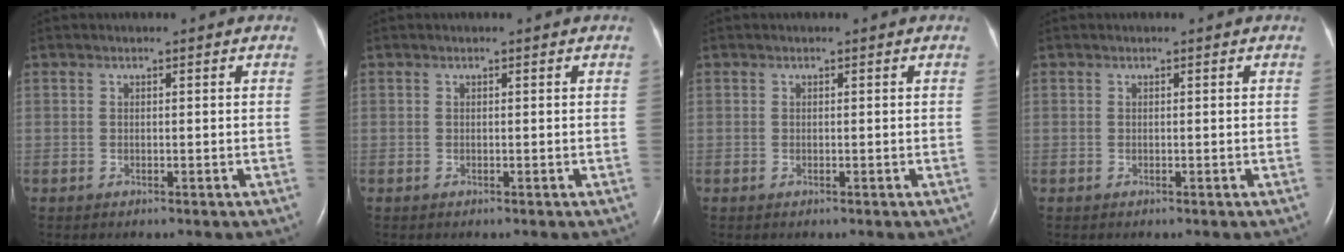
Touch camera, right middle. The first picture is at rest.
{"total": 0.0}
{"total": 0.0}
{"total": 0.0}